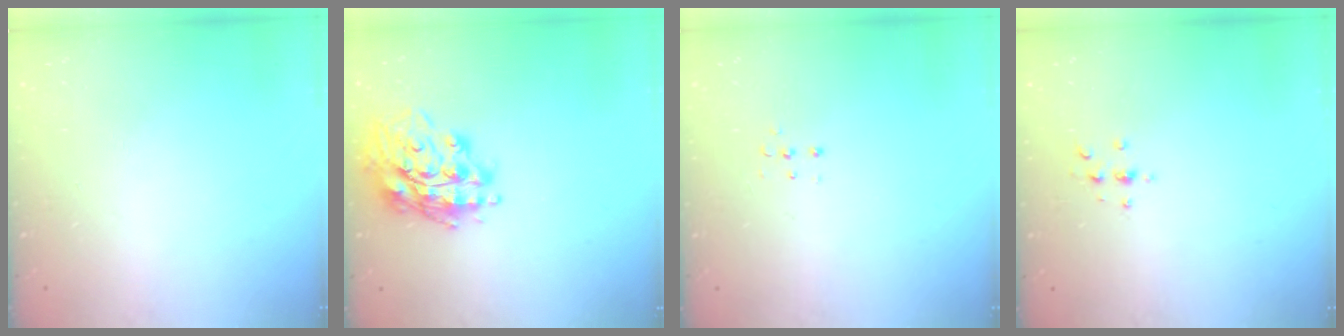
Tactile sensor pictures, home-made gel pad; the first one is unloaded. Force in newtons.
{"total": 17.6, "press": 17.4, "slide": 2.6}
{"total": 3.8, "press": 3.7, "slide": 0.7}
{"total": 2.2, "press": 2.1, "slide": 0.2}